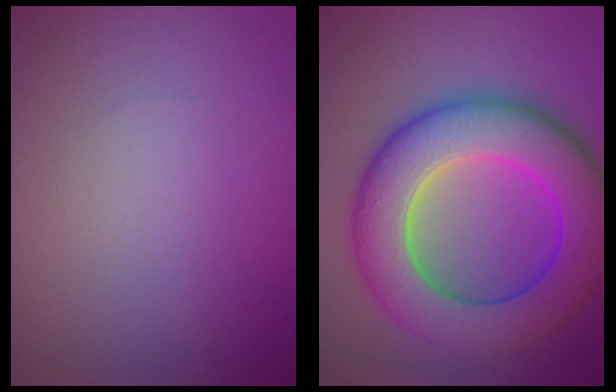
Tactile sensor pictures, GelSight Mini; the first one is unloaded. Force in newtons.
{"total": 11.4, "press": 11.4, "slide": 0.1}